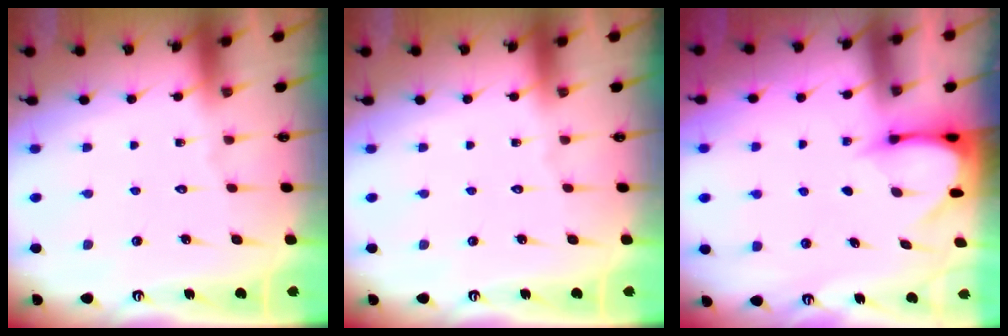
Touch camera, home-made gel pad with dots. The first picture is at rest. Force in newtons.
{"total": 0.0}
{"total": 3.7, "press": 3.7, "slide": 0.3}